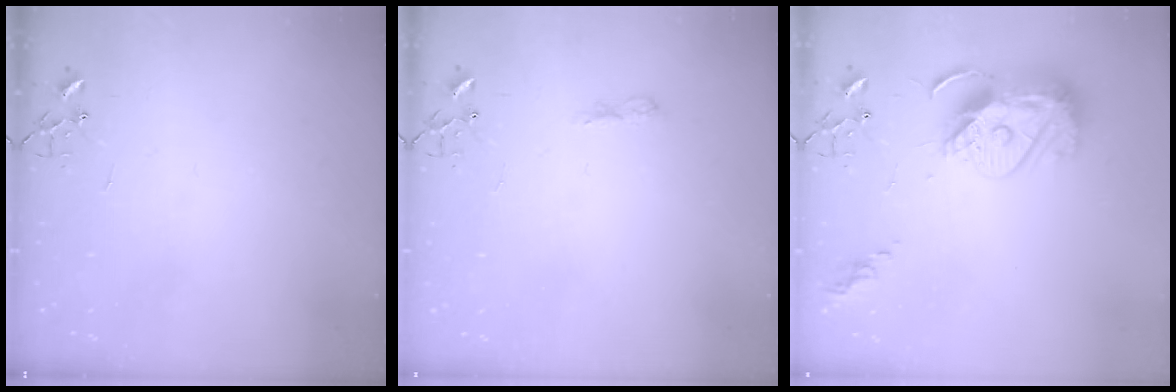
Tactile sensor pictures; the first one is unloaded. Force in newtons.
{"total": 6.2, "press": 6.2, "slide": 0.8}
{"total": 15.1, "press": 15.0, "slide": 1.1}